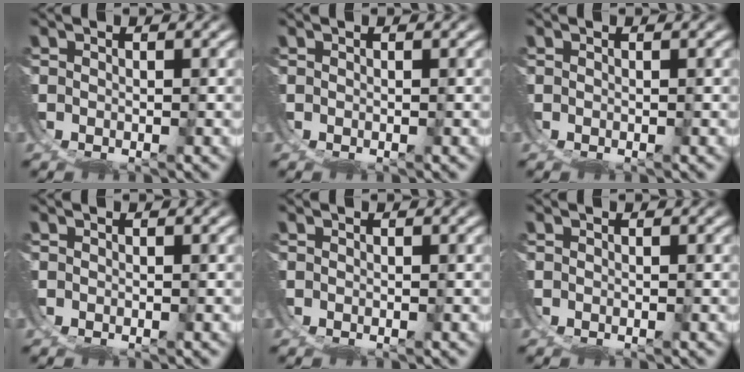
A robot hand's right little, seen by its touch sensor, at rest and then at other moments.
{"total": 0.0}
{"total": 0.0}
{"total": 0.0}
{"total": 0.0}
{"total": 0.0}